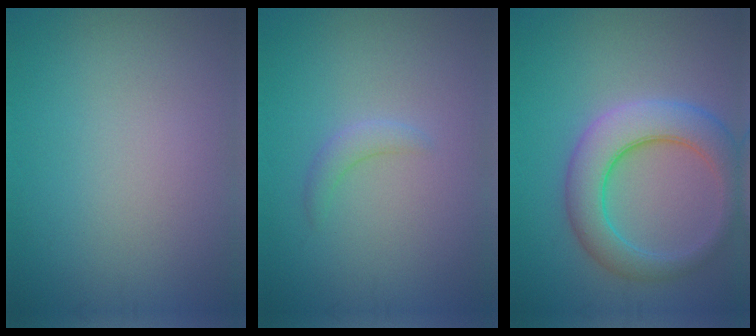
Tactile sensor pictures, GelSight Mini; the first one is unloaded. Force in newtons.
{"total": 1.4, "press": 1.4, "slide": 0.1}
{"total": 6.4, "press": 6.4, "slide": 0.2}